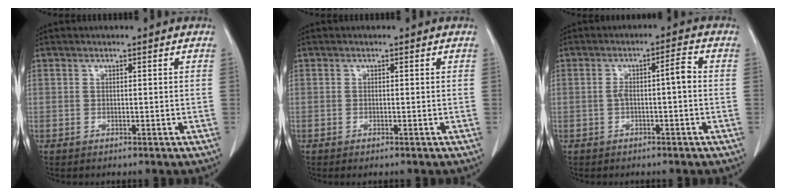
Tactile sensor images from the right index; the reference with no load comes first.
{"total": 0.6, "force": [-0.5, 0.1, 0.4], "torque": [-0.010, -0.002, -0.007]}
{"total": 3.8, "force": [-0.4, 0.5, 3.8], "torque": [-0.066, 0.016, -0.004]}